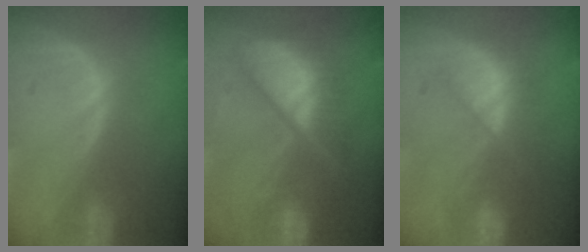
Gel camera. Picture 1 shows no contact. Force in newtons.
{"total": 9.9, "press": 9.9, "slide": 1.0}
{"total": 7.5, "press": 6.7, "slide": 3.4}